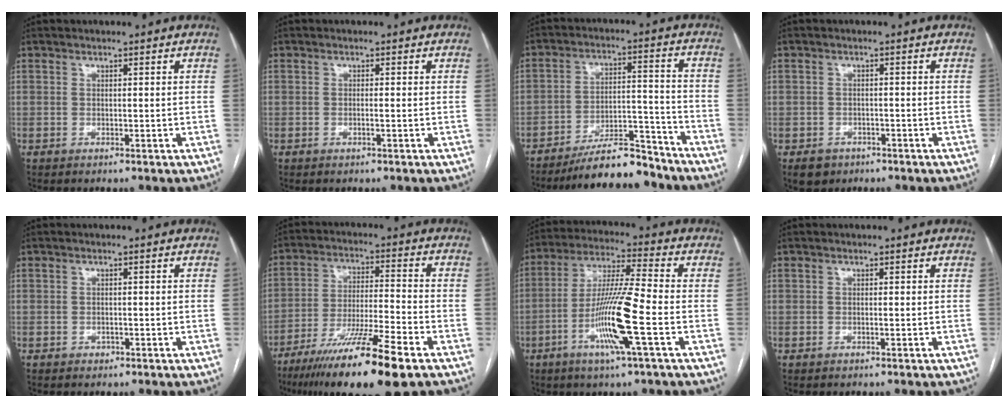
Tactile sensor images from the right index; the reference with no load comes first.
{"total": 0.7, "force": [-0.2, -0.1, 0.7], "torque": [-0.013, 0.000, -0.003]}
{"total": 11.6, "force": [-10.4, 2.5, 4.6], "torque": [-0.065, 0.026, -0.173]}
{"total": 3.3, "force": [-1.9, 2.6, 0.6], "torque": [-0.007, 0.006, -0.024]}
{"total": 0.7, "force": [-0.4, 0.6, 0.2], "torque": [-0.004, 0.002, -0.005]}
{"total": 16.3, "force": [-10.6, 0.2, 12.3], "torque": [-0.213, -0.042, -0.184]}
{"total": 12.8, "force": [-4.3, -0.5, 12.1], "torque": [-0.237, -0.009, -0.087]}
{"total": 0.0}